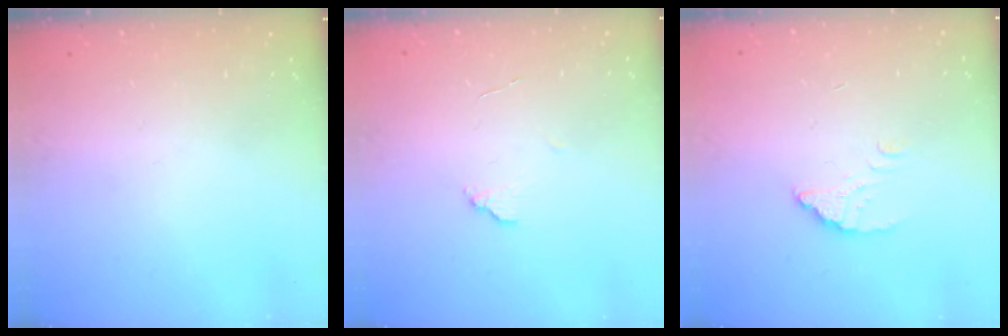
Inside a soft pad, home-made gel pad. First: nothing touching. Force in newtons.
{"total": 4.3, "press": 4.3, "slide": 0.4}
{"total": 2.6, "press": 2.6, "slide": 0.2}